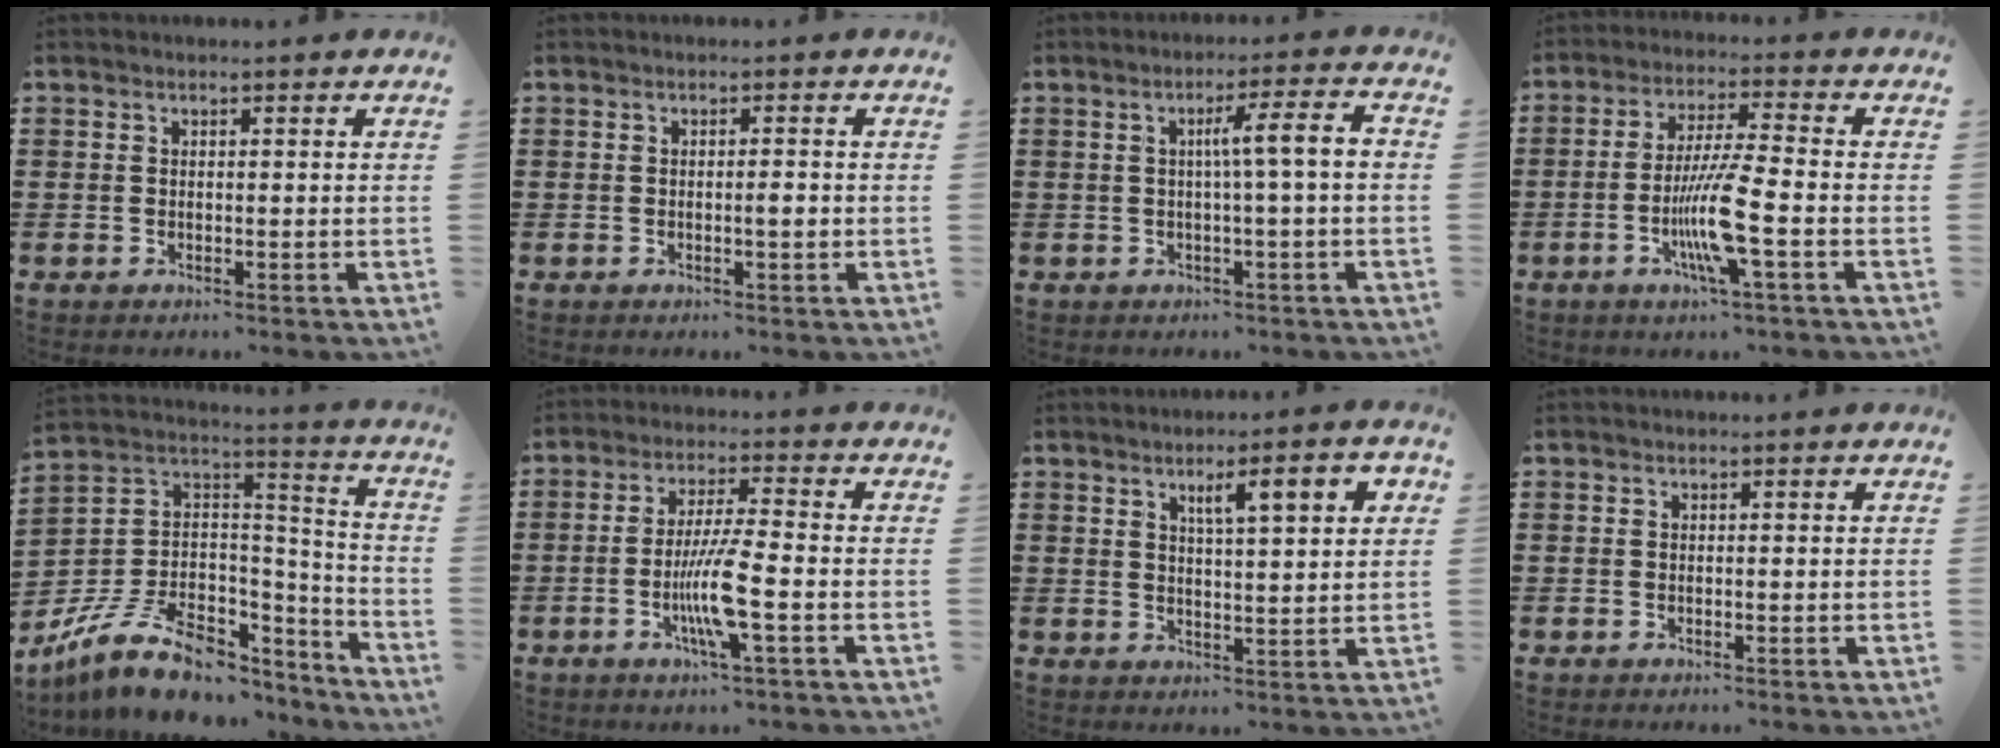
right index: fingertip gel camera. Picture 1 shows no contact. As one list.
[{"total": 1.6, "force": [-0.2, 0.2, 1.6], "torque": [-0.029, -0.002, -0.004]}, {"total": 5.9, "force": [0.0, 0.0, 5.9], "torque": [-0.108, 0.001, -0.008]}, {"total": 9.5, "force": [-3.0, 0.7, 9.0], "torque": [-0.182, -0.016, -0.061]}, {"total": 12.4, "force": [-7.9, 6.7, 6.8], "torque": [-0.142, 0.026, -0.138]}, {"total": 8.1, "force": [-2.5, 0.6, 7.7], "torque": [-0.155, -0.013, -0.052]}, {"total": 6.4, "force": [2.7, 1.2, 5.6], "torque": [-0.098, -0.001, 0.038]}, {"total": 0.0}]